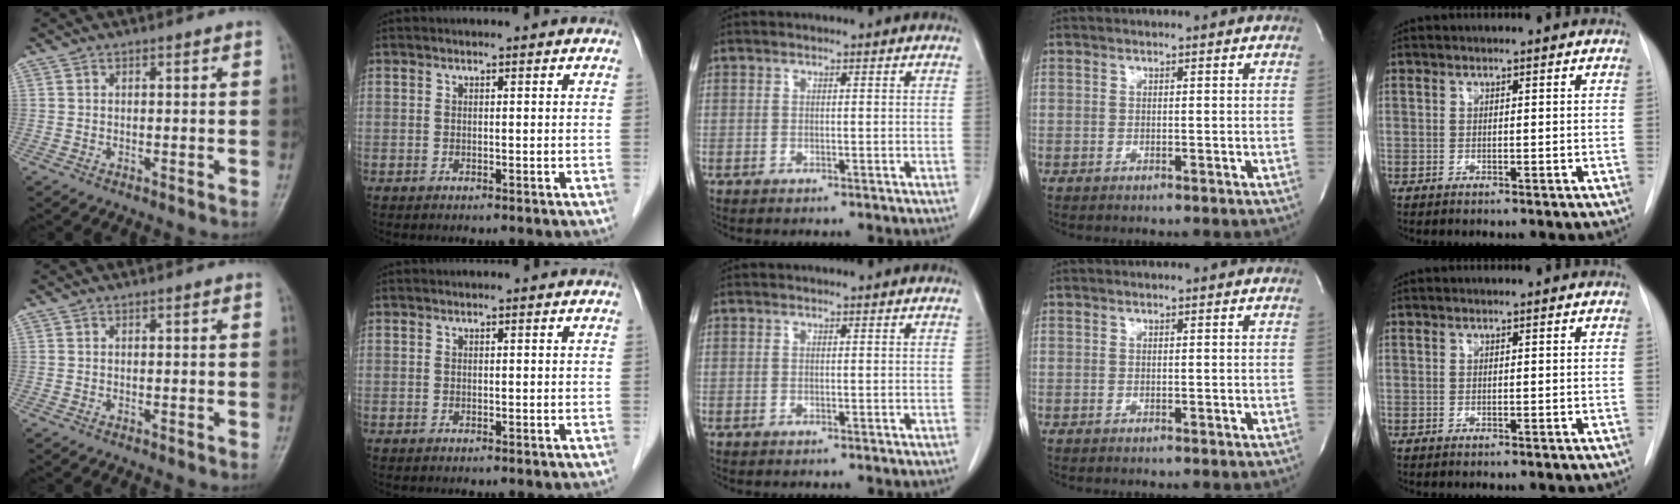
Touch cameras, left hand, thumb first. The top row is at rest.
{}